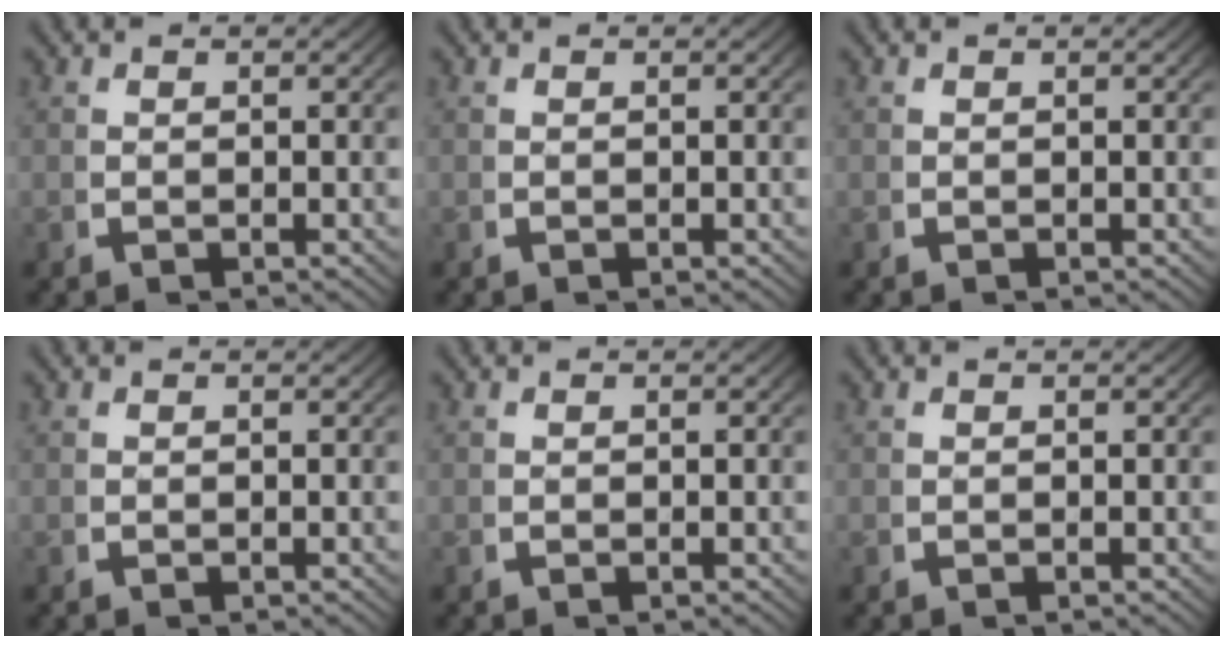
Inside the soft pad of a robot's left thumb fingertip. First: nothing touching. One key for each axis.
{"total": 0.0}
{"total": 0.0}
{"total": 0.0}
{"total": 0.0}
{"total": 0.0}